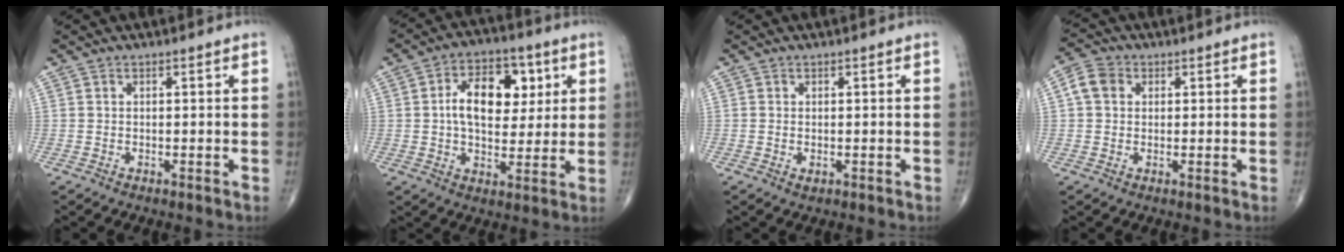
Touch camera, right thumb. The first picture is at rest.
{"total": 13.3, "force": [2.8, 8.2, 10.0], "torque": [-0.123, 0.003, 0.040]}
{"total": 0.8, "force": [-0.1, 0.5, 0.5], "torque": [-0.007, 0.000, 0.000]}
{"total": 4.6, "force": [1.0, 3.8, 2.5], "torque": [-0.042, 0.011, 0.012]}